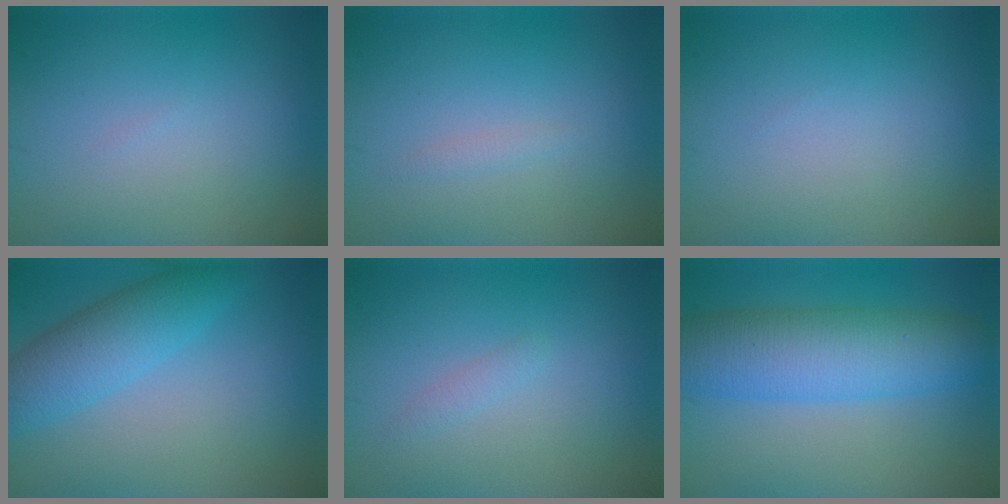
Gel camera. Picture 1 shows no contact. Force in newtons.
{"total": 0.7, "press": 0.6, "slide": 0.1}
{"total": 0.0}
{"total": 3.7, "press": 3.7, "slide": 0.1}
{"total": 0.9, "press": 0.9, "slide": 0.0}
{"total": 8.2, "press": 8.2, "slide": 0.2}